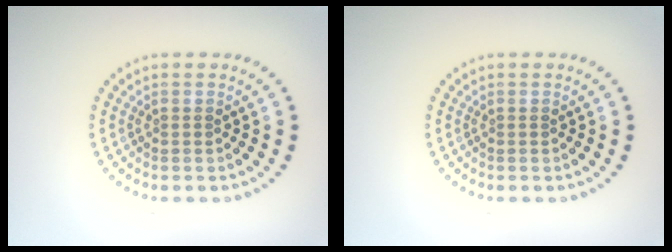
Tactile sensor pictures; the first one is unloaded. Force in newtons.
{"total": 0.0}